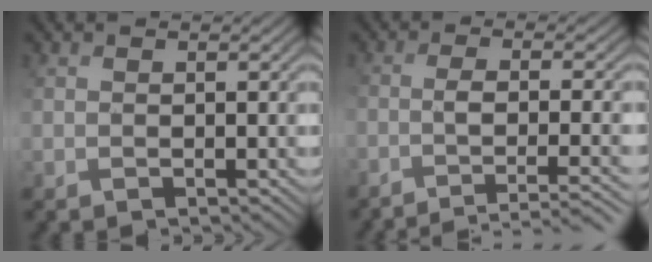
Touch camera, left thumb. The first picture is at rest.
{"total": 6.3, "force": [-3.0, 1.7, 5.3], "torque": [-0.078, -0.008, -0.045]}